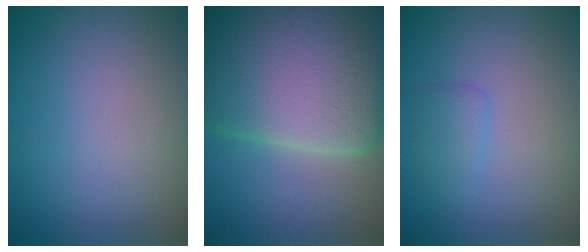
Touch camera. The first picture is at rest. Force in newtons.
{"total": 14.6, "press": 14.6, "slide": 0.3}
{"total": 1.5, "press": 1.5, "slide": 0.1}